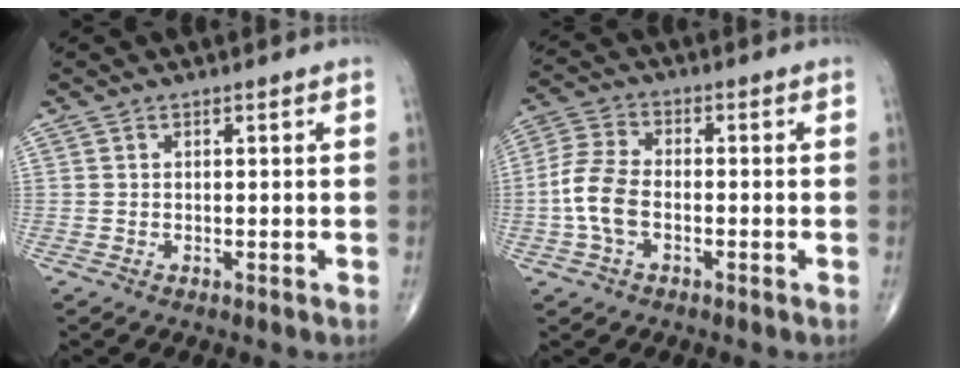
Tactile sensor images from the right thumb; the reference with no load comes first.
{"total": 8.1, "force": [-1.9, 4.9, 6.2], "torque": [-0.140, 0.021, -0.043]}